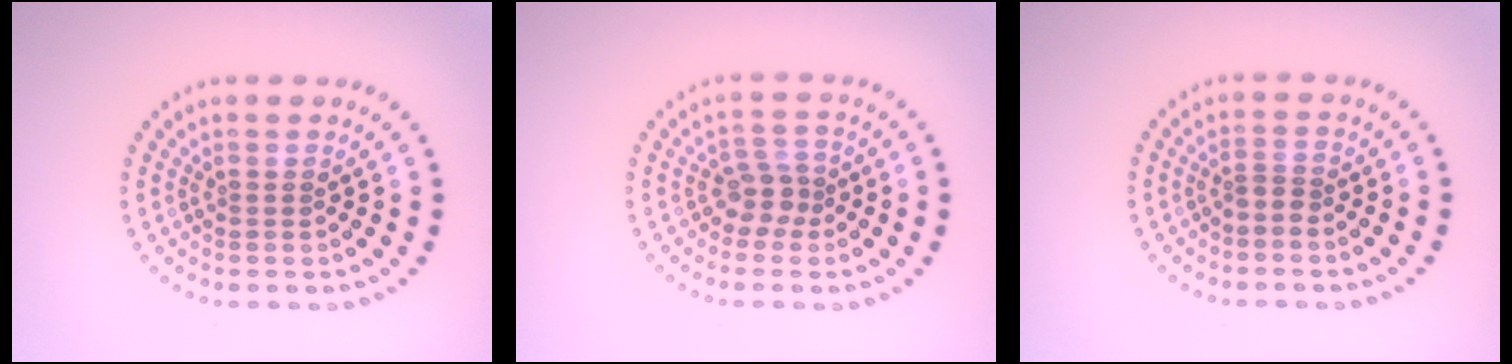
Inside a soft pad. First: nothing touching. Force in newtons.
{"total": 2.3, "press": 1.7, "slide": 1.4}
{"total": 1.1, "press": 0.8, "slide": 0.8}